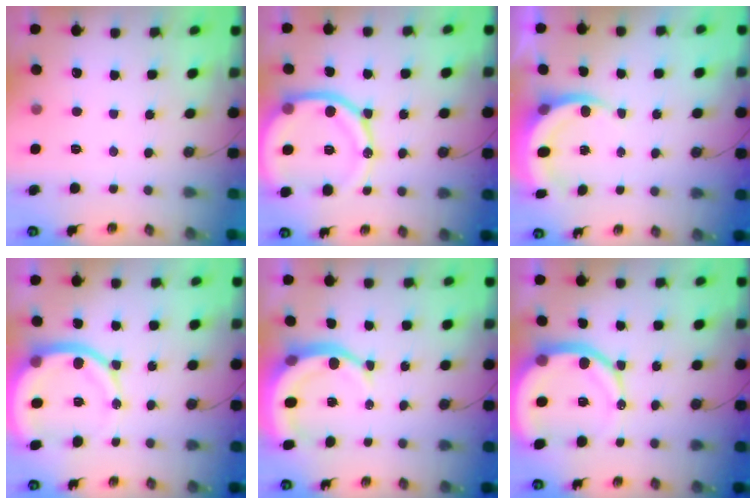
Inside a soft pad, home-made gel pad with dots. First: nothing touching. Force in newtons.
{"total": 17.8, "press": 17.7, "slide": 2.2}
{"total": 5.7, "press": 5.7, "slide": 0.4}
{"total": 13.8, "press": 13.7, "slide": 1.8}
{"total": 10.0, "press": 9.9, "slide": 1.1}
{"total": 13.7, "press": 13.6, "slide": 1.8}